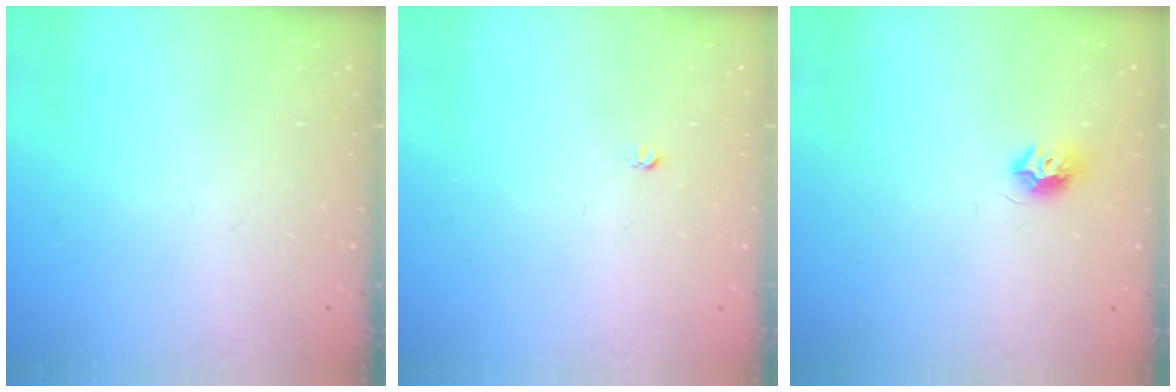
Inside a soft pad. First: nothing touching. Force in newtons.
{"total": 2.5, "press": 2.5, "slide": 0.2}
{"total": 7.6, "press": 7.6, "slide": 0.4}